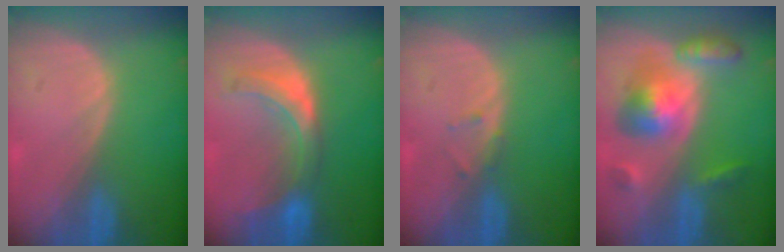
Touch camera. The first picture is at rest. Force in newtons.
{"total": 7.1, "press": 6.7, "slide": 2.2}
{"total": 1.1, "press": 1.0, "slide": 0.2}
{"total": 8.2, "press": 8.2, "slide": 0.7}